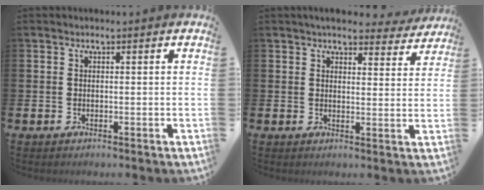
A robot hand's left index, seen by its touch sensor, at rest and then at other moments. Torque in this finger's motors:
{"motor_torque": [1.07, -1.07, 0.43, 0.07]}